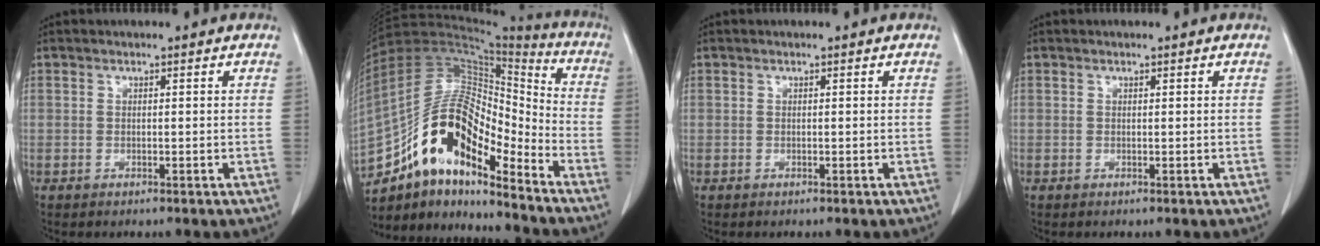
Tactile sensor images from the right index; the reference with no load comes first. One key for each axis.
{"total": 16.7, "fx": -11.1, "fy": 5.5, "fz": 11.2, "tx": -0.201, "ty": 0.046, "tz": -0.193}
{"total": 0.0}
{"total": 0.0}